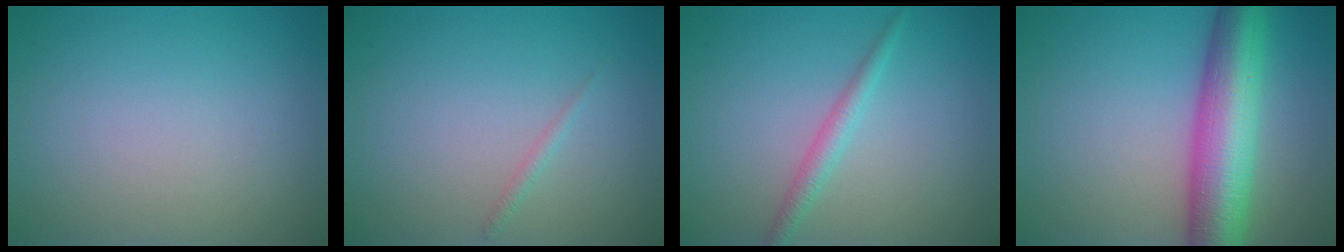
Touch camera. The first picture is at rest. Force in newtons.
{"total": 0.7, "press": 0.7, "slide": 0.0}
{"total": 1.8, "press": 1.8, "slide": 0.1}
{"total": 9.4, "press": 9.4, "slide": 0.4}